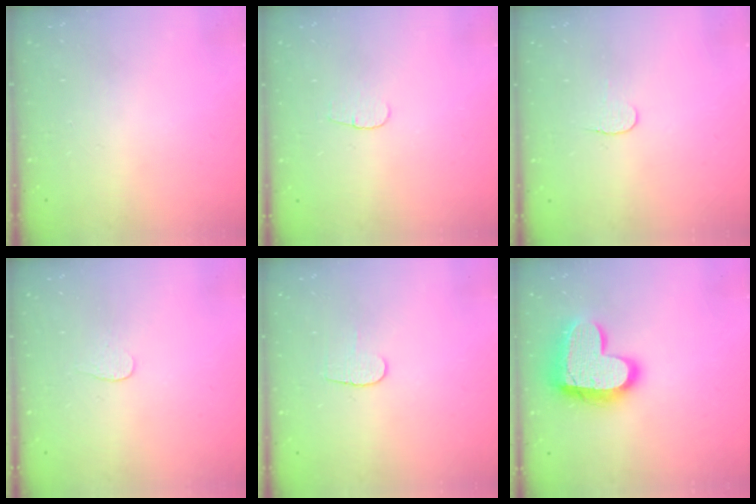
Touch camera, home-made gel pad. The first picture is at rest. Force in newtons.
{"total": 3.6, "press": 3.6, "slide": 0.4}
{"total": 3.9, "press": 3.9, "slide": 0.2}
{"total": 2.7, "press": 2.7, "slide": 0.3}
{"total": 5.1, "press": 5.1, "slide": 0.5}
{"total": 18.4, "press": 18.3, "slide": 1.7}